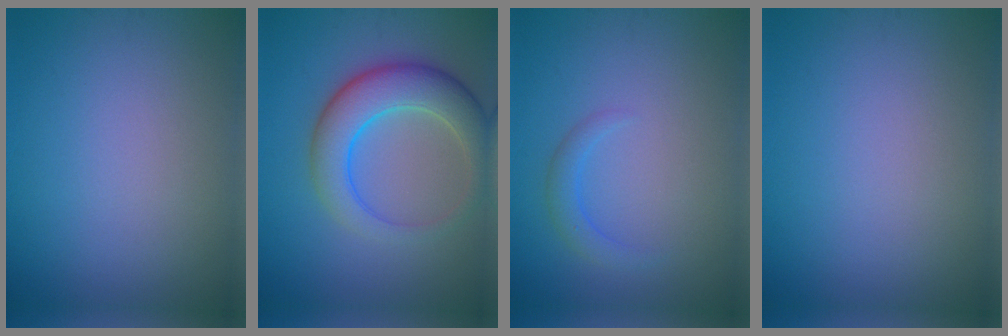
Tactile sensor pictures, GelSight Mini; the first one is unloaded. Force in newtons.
{"total": 6.4, "press": 6.4, "slide": 0.3}
{"total": 1.6, "press": 1.6, "slide": 0.0}
{"total": 0.0}